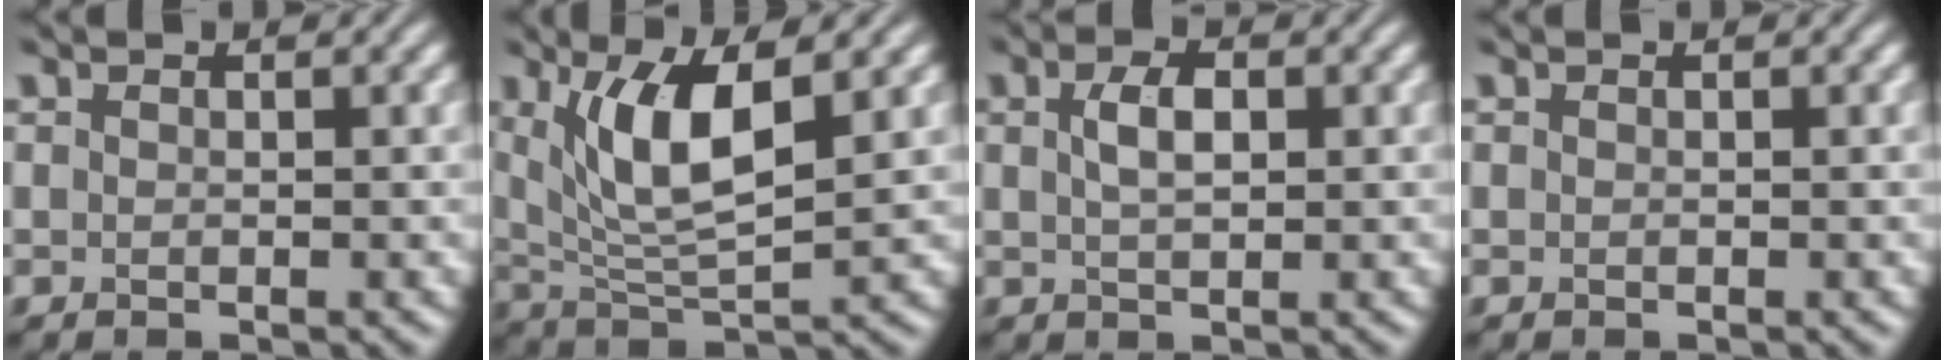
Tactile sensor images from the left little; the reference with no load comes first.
{"total": 6.5, "force": [2.4, 2.0, 5.7], "torque": [-0.112, -0.009, 0.051]}
{"total": 2.6, "force": [0.6, 1.3, 2.2], "torque": [-0.046, 0.003, 0.012]}
{"total": 0.0}